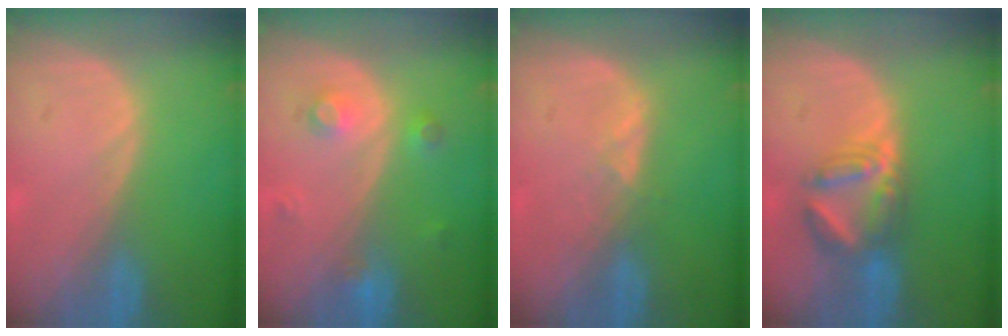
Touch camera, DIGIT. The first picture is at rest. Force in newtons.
{"total": 3.6, "press": 3.2, "slide": 1.6}
{"total": 1.6, "press": 1.6, "slide": 0.3}
{"total": 5.9, "press": 5.9, "slide": 0.3}